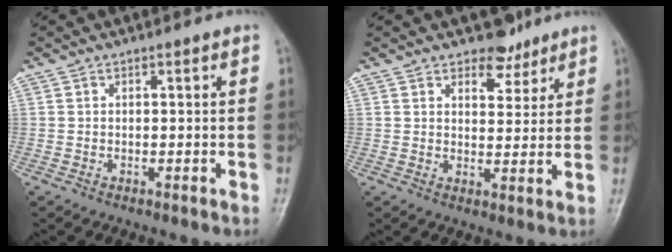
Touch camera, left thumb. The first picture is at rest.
{"total": 5.0, "force": [3.9, 2.7, 1.4], "torque": [0.007, -0.028, 0.061]}